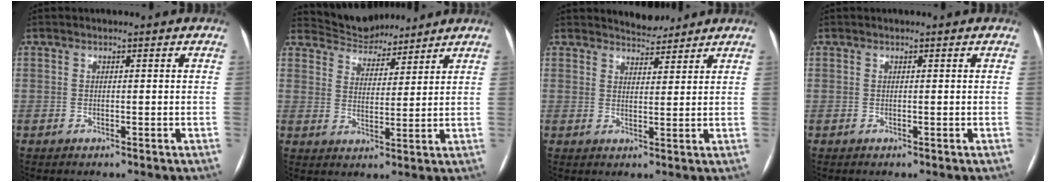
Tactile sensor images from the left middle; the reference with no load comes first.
{"total": 7.7, "force": [7.4, 2.0, 0.7], "torque": [-0.016, 0.013, 0.129]}
{"total": 3.9, "force": [3.7, 1.0, 0.3], "torque": [-0.005, 0.000, 0.057]}
{"total": 0.0}